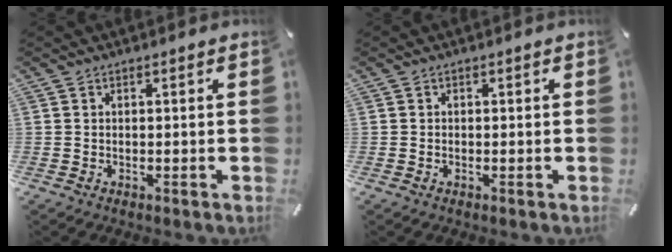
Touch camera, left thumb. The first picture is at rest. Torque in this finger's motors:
{"motor_torque": [-0.30, -0.35, 0.02, 0.25, 0.01]}